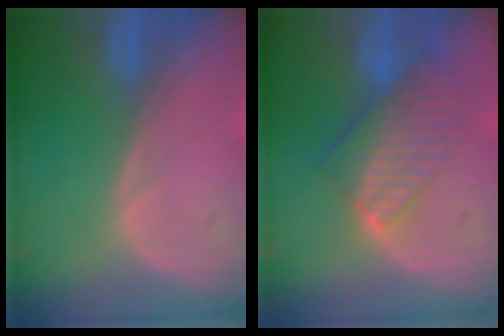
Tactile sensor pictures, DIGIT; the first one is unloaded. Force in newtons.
{"total": 8.2, "press": 7.1, "slide": 4.2}